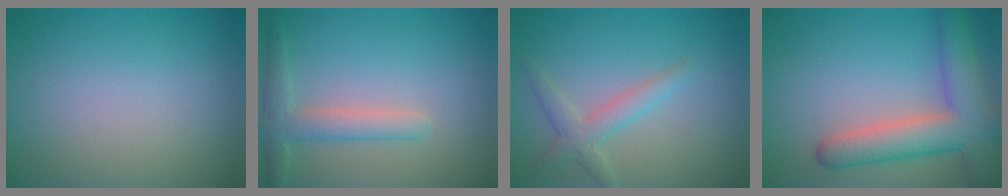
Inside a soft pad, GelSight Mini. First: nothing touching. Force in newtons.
{"total": 3.0, "press": 3.0, "slide": 0.2}
{"total": 2.5, "press": 2.5, "slide": 0.1}
{"total": 7.4, "press": 7.4, "slide": 0.5}